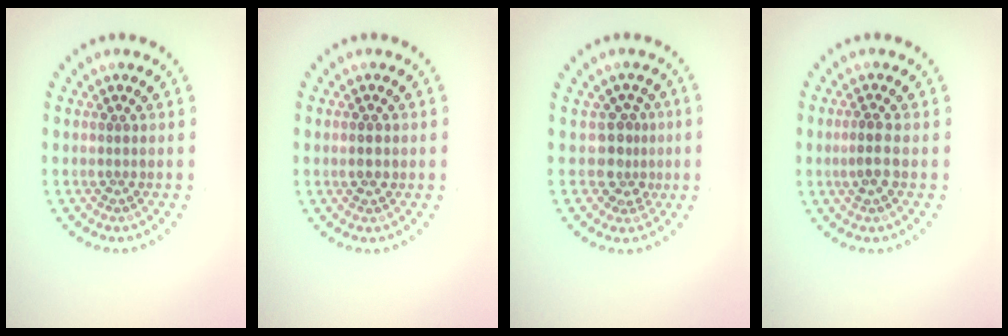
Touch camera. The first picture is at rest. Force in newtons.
{"total": 1.7, "press": 1.7, "slide": 0.1}
{"total": 2.4, "press": 1.8, "slide": 1.7}
{"total": 1.9, "press": 1.8, "slide": 0.7}